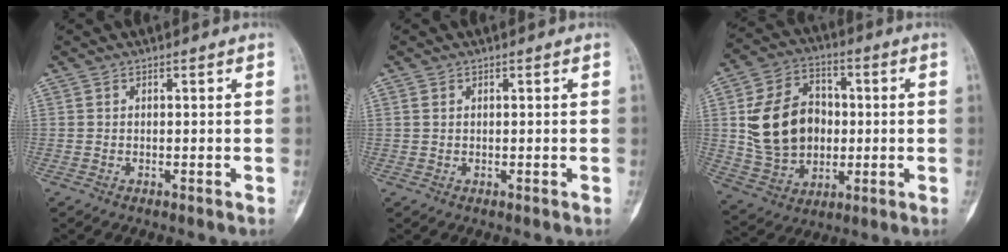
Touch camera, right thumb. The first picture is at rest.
{"total": 0.9, "force": [0.4, 0.7, 0.5], "torque": [-0.009, 0.004, 0.010]}
{"total": 17.2, "force": [1.1, 13.1, 11.0], "torque": [-0.166, 0.011, 0.027]}